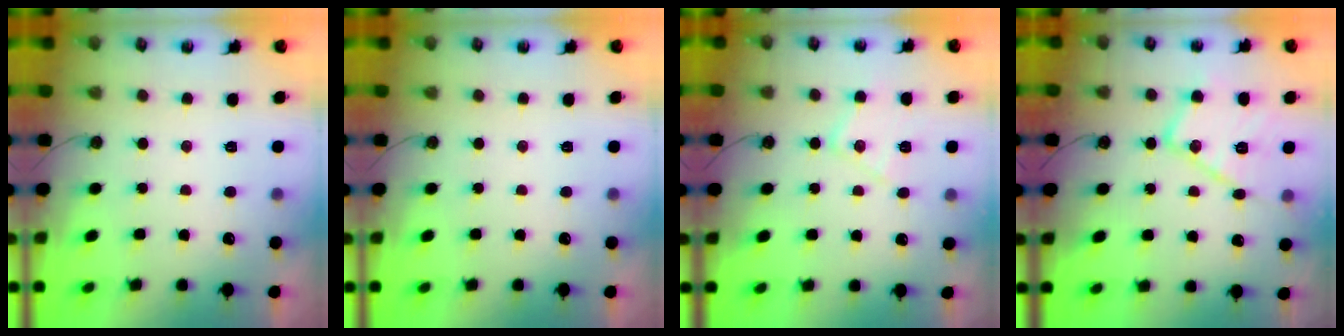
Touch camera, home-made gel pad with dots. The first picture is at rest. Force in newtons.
{"total": 0.0}
{"total": 10.2, "press": 10.2, "slide": 0.6}
{"total": 16.2, "press": 16.2, "slide": 1.1}